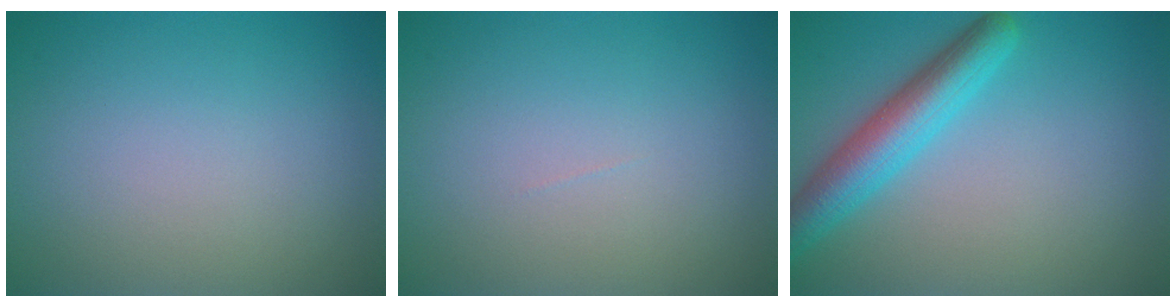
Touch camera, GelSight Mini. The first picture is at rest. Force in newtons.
{"total": 0.0}
{"total": 5.1, "press": 5.1, "slide": 0.2}